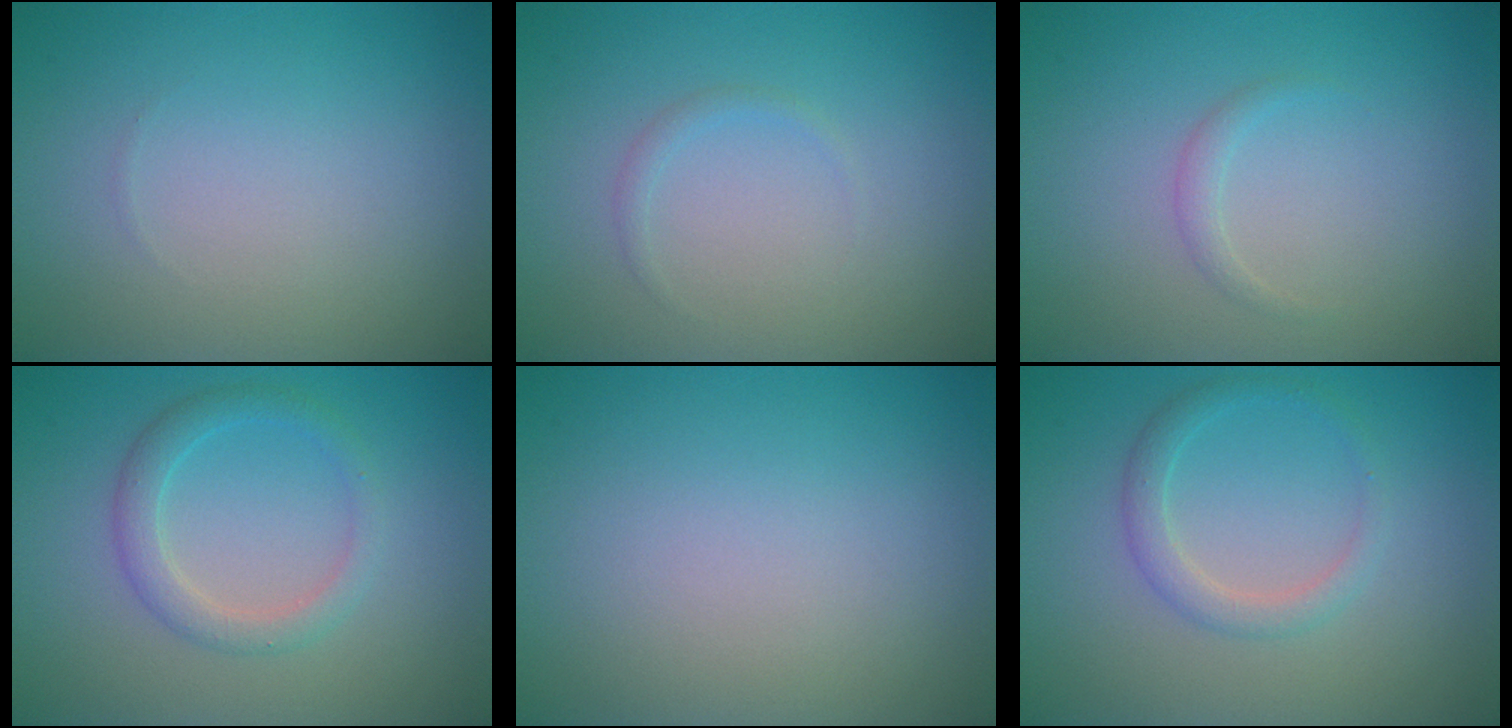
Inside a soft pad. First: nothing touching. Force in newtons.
{"total": 0.7, "press": 0.7, "slide": 0.0}
{"total": 0.8, "press": 0.8, "slide": 0.0}
{"total": 2.4, "press": 2.4, "slide": 0.1}
{"total": 0.0}
{"total": 2.0, "press": 2.0, "slide": 0.0}